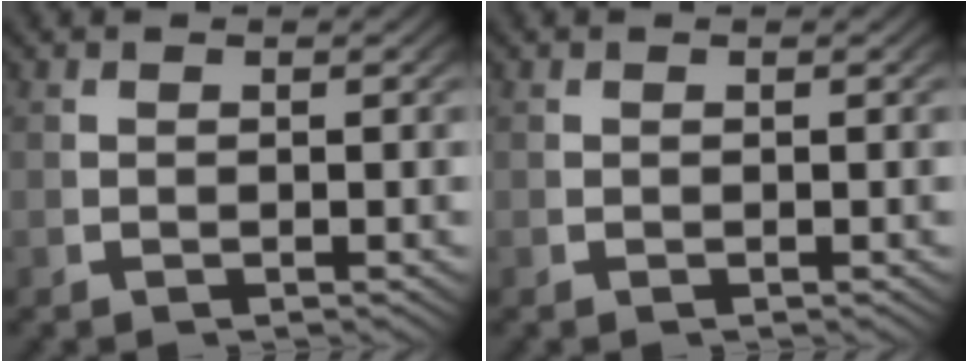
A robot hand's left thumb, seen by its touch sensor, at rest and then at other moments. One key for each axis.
{"total": 0.0}